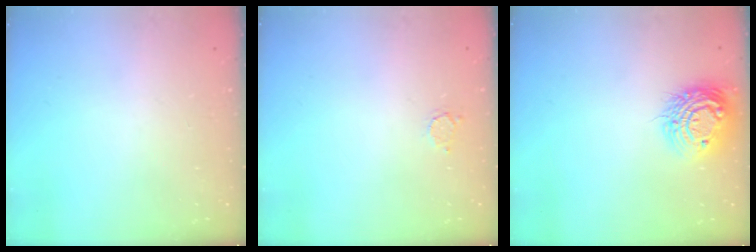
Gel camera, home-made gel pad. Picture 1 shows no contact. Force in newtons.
{"total": 2.2, "press": 2.2, "slide": 0.2}
{"total": 12.8, "press": 12.8, "slide": 0.7}